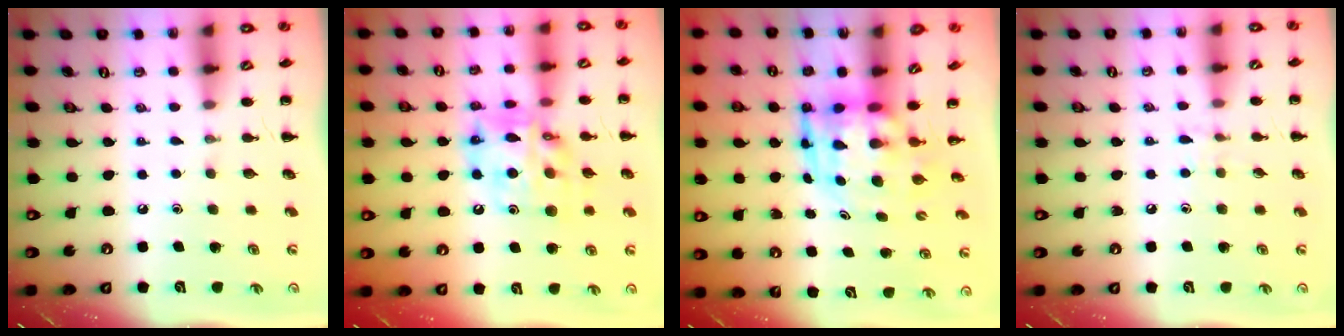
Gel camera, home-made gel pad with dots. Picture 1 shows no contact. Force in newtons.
{"total": 15.5, "press": 15.0, "slide": 4.0}
{"total": 5.8, "press": 5.5, "slide": 1.9}
{"total": 6.0, "press": 5.6, "slide": 2.1}